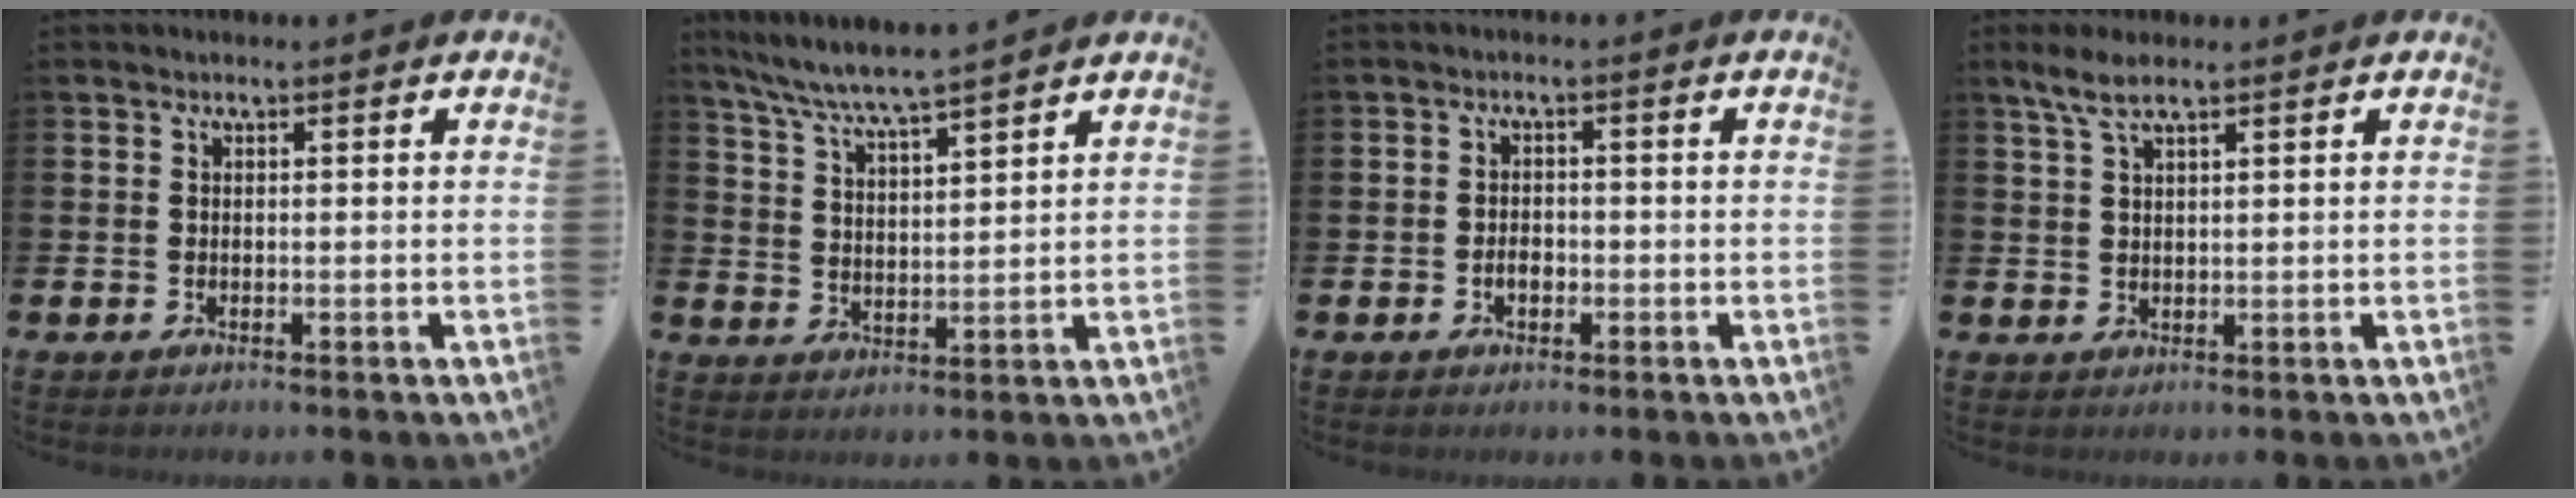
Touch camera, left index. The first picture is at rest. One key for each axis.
{"total": 6.4, "fx": 6.2, "fy": -0.3, "fz": 1.7, "tx": -0.054, "ty": -0.034, "tz": 0.109}
{"total": 2.0, "fx": -0.6, "fy": 1.3, "fz": 1.4, "tx": -0.012, "ty": -0.002, "tz": -0.017}
{"total": 4.2, "fx": 2.9, "fy": 1.2, "fz": 2.7, "tx": -0.052, "ty": -0.002, "tz": 0.051}